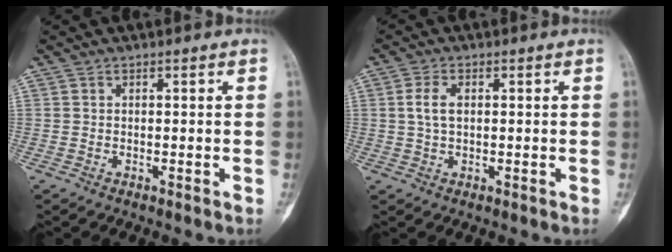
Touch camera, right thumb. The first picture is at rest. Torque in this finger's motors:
{"motor_torque": [0.11, 0.08, 0.40, 0.10, 0.11]}